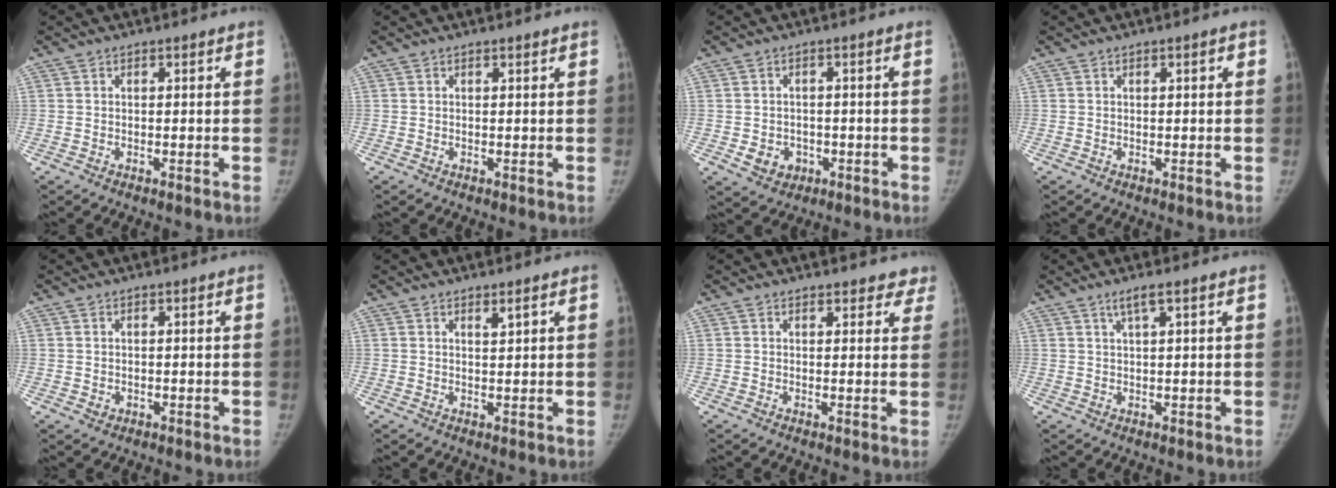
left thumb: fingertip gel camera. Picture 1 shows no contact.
{"total": 0.0}
{"total": 4.6, "force": [-1.4, 4.0, 1.9], "torque": [-0.013, 0.010, -0.011]}
{"total": 0.7, "force": [0.2, 0.2, 0.7], "torque": [-0.006, 0.004, 0.000]}
{"total": 1.0, "force": [-0.1, 0.9, 0.4], "torque": [-0.003, 0.001, 0.004]}
{"total": 1.2, "force": [0.9, 0.1, 0.9], "torque": [-0.012, -0.007, 0.015]}
{"total": 5.1, "force": [4.6, 2.2, 0.6], "torque": [0.043, -0.016, 0.033]}
{"total": 2.5, "force": [1.4, 0.0, 2.0], "torque": [-0.045, 0.000, 0.031]}